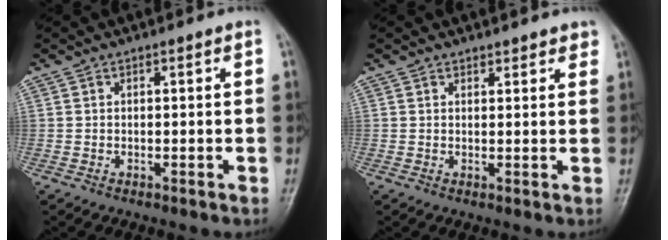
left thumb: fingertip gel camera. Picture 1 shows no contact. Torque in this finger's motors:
{"motor_torque": [-0.26, -0.13, -0.29, -0.12, 0.07]}